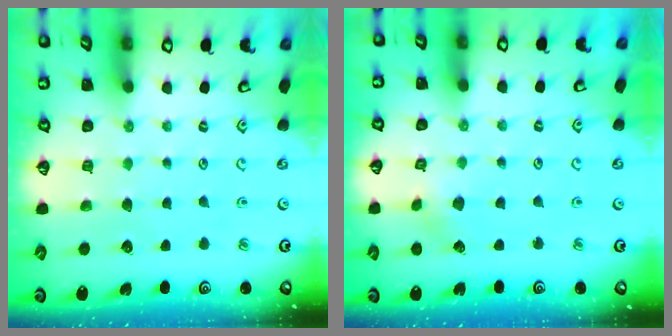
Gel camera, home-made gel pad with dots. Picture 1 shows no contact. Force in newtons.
{"total": 2.9, "press": 2.9, "slide": 0.7}